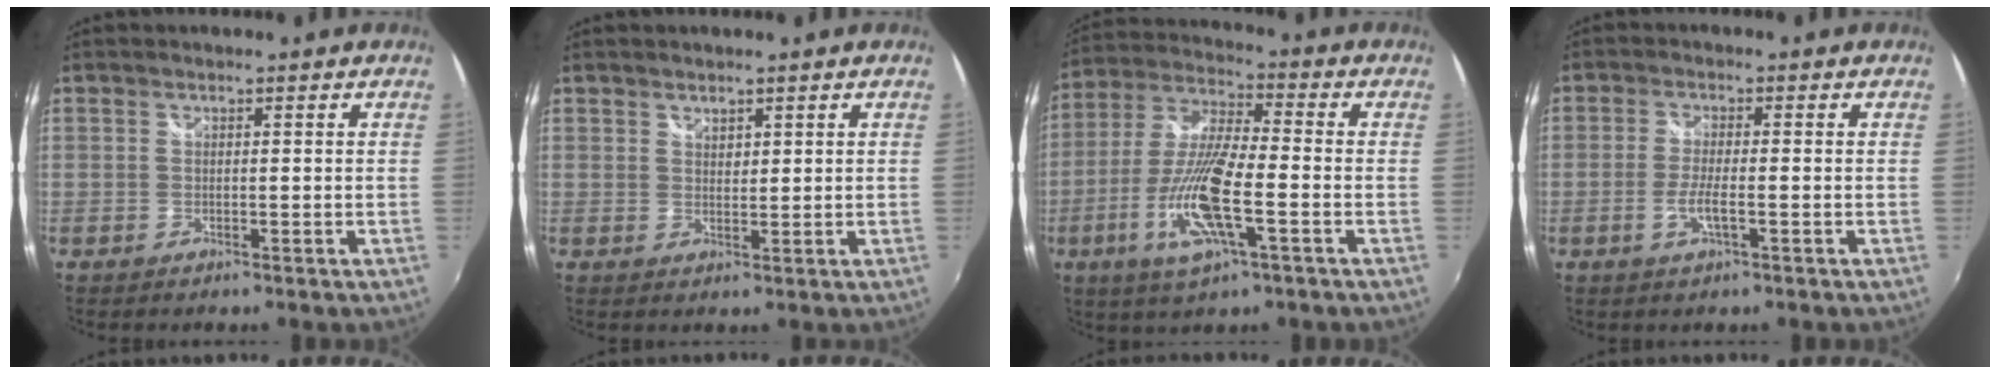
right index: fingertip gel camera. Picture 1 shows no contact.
{"total": 1.6, "force": [1.3, 0.9, 0.4], "torque": [-0.003, 0.000, 0.022]}
{"total": 15.1, "force": [-5.2, 3.7, 13.7], "torque": [-0.292, -0.013, -0.100]}
{"total": 3.7, "force": [-1.4, 0.5, 3.4], "torque": [-0.072, -0.007, -0.027]}